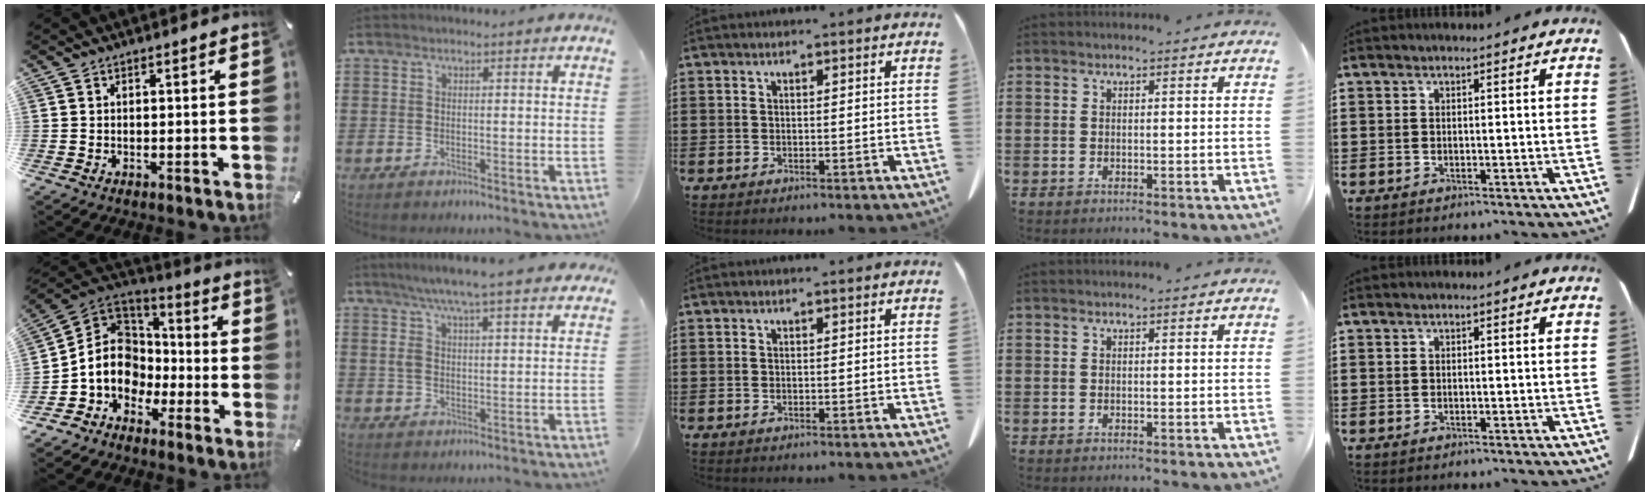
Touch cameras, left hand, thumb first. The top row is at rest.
{"thumb": {"total": 11.9, "force": [-3.6, 10.3, 4.8], "torque": [-0.123, 0.010, -0.069]}, "index": {"total": 6.9, "force": [5.3, 1.4, 4.2], "torque": [-0.095, -0.007, 0.094]}}